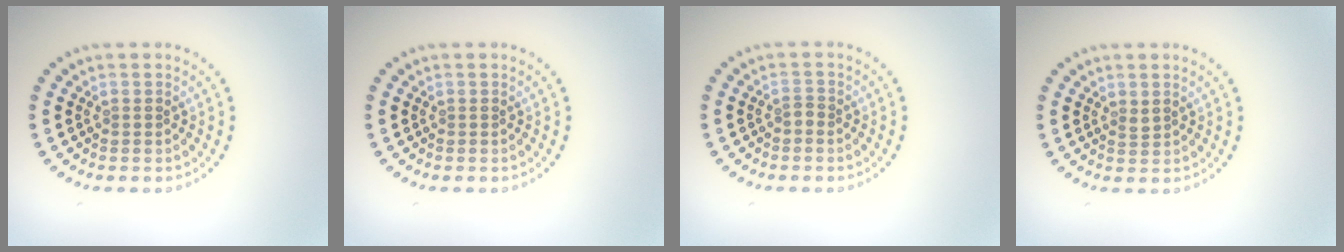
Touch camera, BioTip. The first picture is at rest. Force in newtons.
{"total": 0.0}
{"total": 0.8, "press": 0.6, "slide": 0.6}
{"total": 0.6, "press": 0.5, "slide": 0.3}